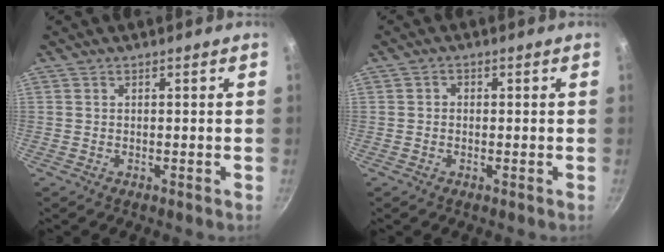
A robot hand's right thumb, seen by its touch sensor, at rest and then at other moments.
{"total": 1.2, "force": [-0.1, 1.1, 0.5], "torque": [-0.007, 0.005, -0.004]}